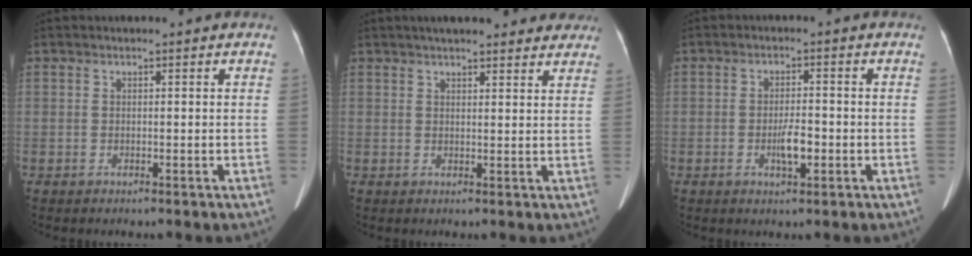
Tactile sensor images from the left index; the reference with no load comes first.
{"total": 13.9, "force": [12.1, 3.2, 6.2], "torque": [-0.063, 0.031, 0.146]}
{"total": 3.5, "force": [-1.4, 1.0, 3.1], "torque": [-0.060, -0.004, -0.021]}